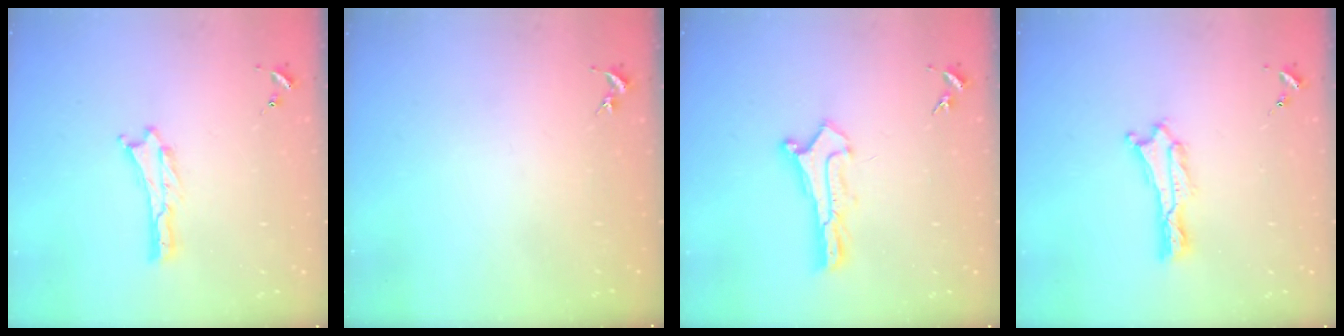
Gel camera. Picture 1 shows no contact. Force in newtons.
{"total": 0.0}
{"total": 0.9, "press": 0.9, "slide": 0.1}
{"total": 0.7, "press": 0.7, "slide": 0.2}